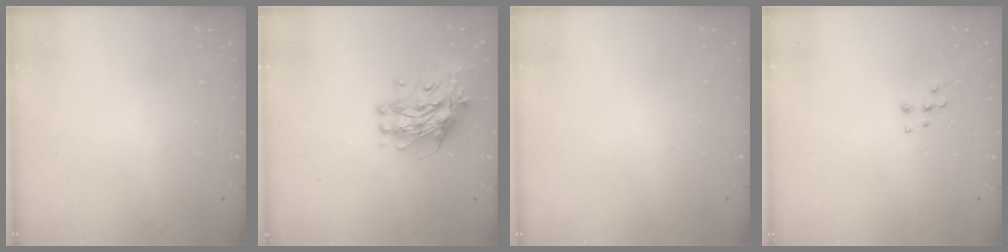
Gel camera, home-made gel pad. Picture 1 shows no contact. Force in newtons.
{"total": 13.5, "press": 13.4, "slide": 1.4}
{"total": 0.0}
{"total": 5.5, "press": 5.4, "slide": 1.0}